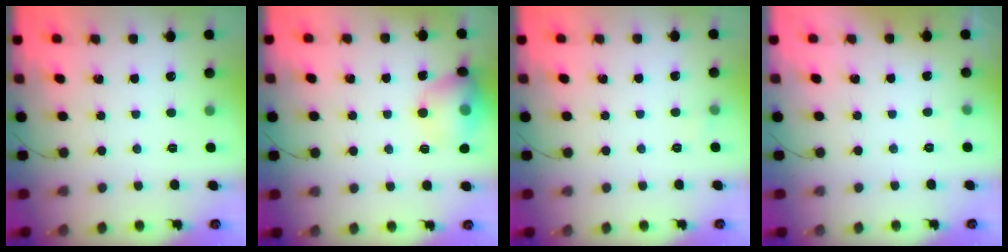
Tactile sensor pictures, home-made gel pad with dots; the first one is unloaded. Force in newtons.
{"total": 14.8, "press": 13.3, "slide": 6.5}
{"total": 3.6, "press": 3.5, "slide": 0.9}
{"total": 2.4, "press": 2.2, "slide": 0.9}